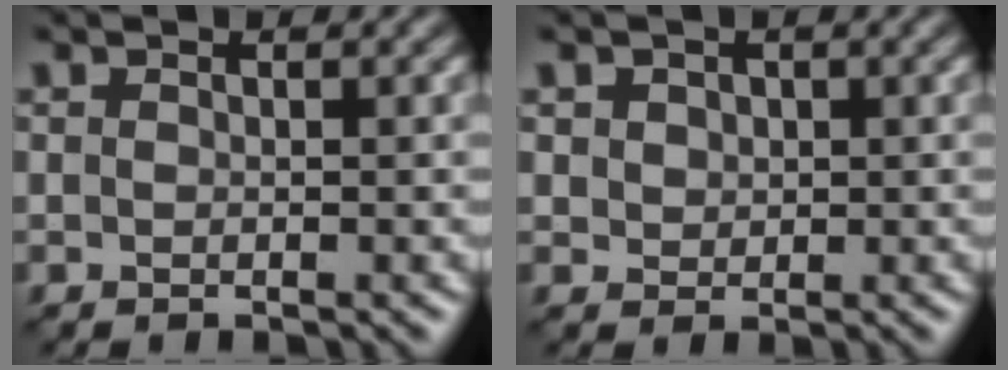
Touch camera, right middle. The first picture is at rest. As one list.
[{"total": 2.3, "force": [1.1, 1.8, 0.9], "torque": [-0.026, 0.008, 0.024]}]